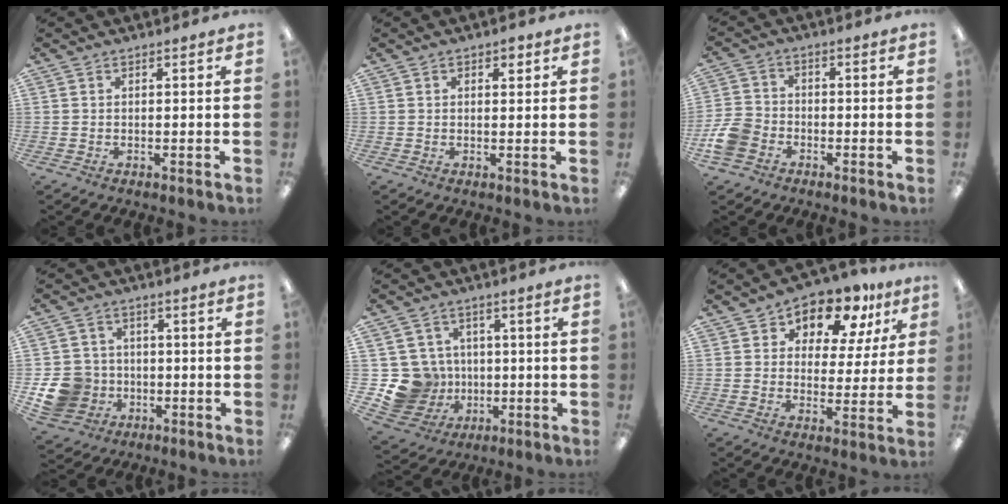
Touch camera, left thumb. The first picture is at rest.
{"total": 2.3, "force": [0.9, 1.4, 1.6], "torque": [-0.015, -0.001, 0.012]}
{"total": 7.5, "force": [-3.6, 5.6, 3.6], "torque": [-0.084, 0.021, -0.068]}
{"total": 10.4, "force": [-2.8, 9.4, 3.5], "torque": [-0.080, 0.023, -0.042]}
{"total": 13.0, "force": [-1.8, 12.3, 3.7], "torque": [-0.103, 0.013, -0.017]}
{"total": 9.7, "force": [7.6, 5.0, 3.4], "torque": [-0.068, -0.052, 0.138]}